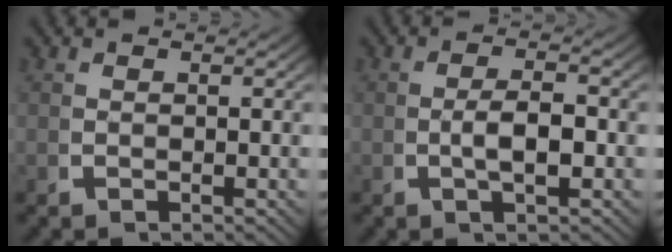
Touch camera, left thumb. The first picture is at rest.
{"total": 3.1, "force": [-0.6, 1.4, 2.7], "torque": [-0.053, -0.004, -0.008]}